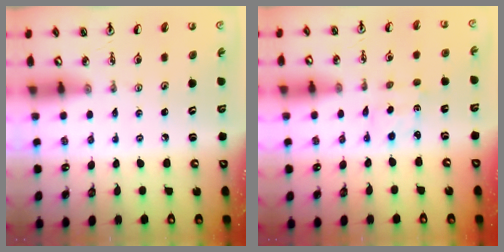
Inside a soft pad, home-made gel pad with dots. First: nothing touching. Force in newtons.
{"total": 2.1, "press": 2.0, "slide": 0.6}